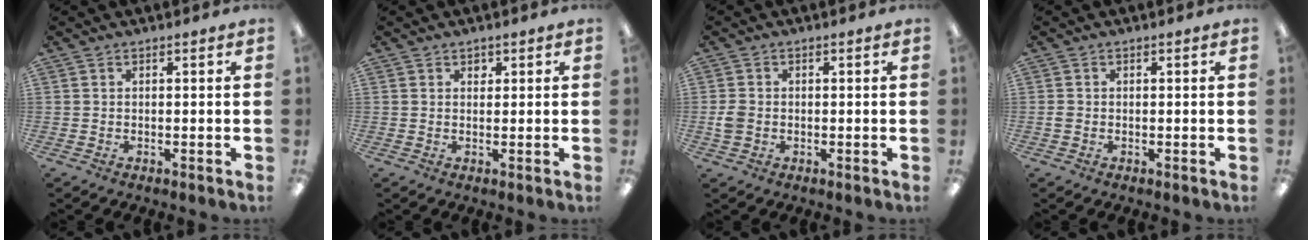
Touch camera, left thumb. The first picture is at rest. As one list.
[{"total": 1.6, "force": [1.0, 1.2, 0.3], "torque": [0.009, -0.003, 0.013]}, {"total": 3.1, "force": [-0.5, 2.6, 1.7], "torque": [-0.020, 0.005, -0.010]}, {"total": 1.0, "force": [-0.2, 0.9, 0.3], "torque": [-0.006, 0.005, -0.006]}]